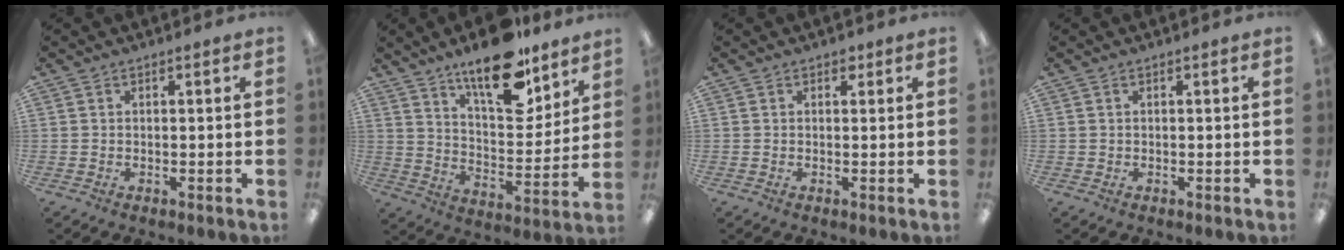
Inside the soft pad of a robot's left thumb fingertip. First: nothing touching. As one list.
[{"total": 18.3, "force": [13.6, 7.0, 10.0], "torque": [-0.154, -0.086, 0.231]}, {"total": 1.4, "force": [0.8, 0.9, 0.5], "torque": [-0.003, 0.000, 0.013]}, {"total": 0.0}]